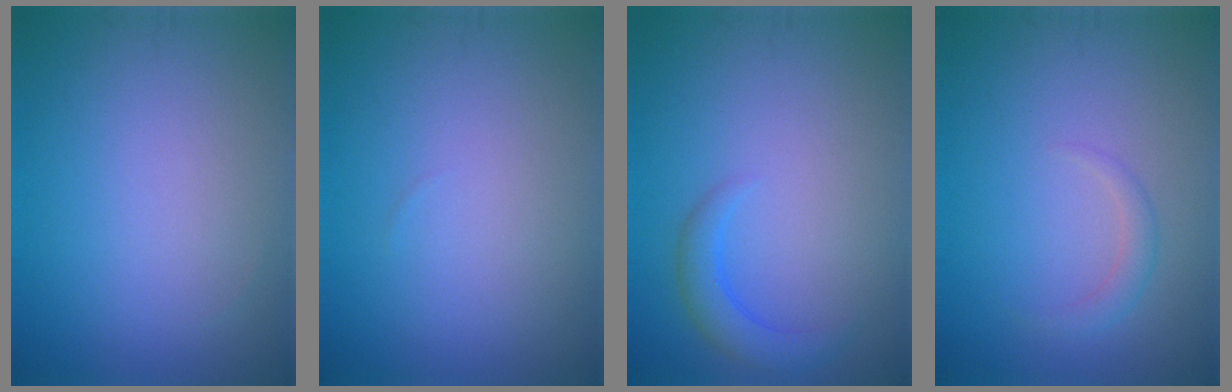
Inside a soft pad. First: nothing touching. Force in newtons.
{"total": 0.0}
{"total": 2.6, "press": 2.5, "slide": 0.2}
{"total": 1.4, "press": 1.4, "slide": 0.1}